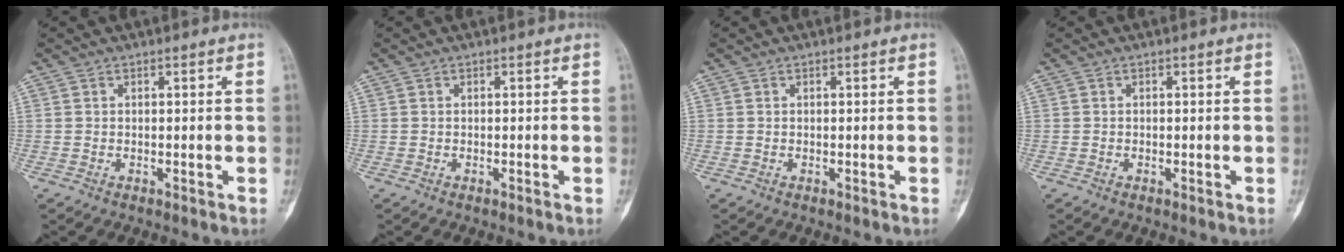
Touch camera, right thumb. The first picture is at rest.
{"total": 0.0}
{"total": 0.0}
{"total": 0.0}